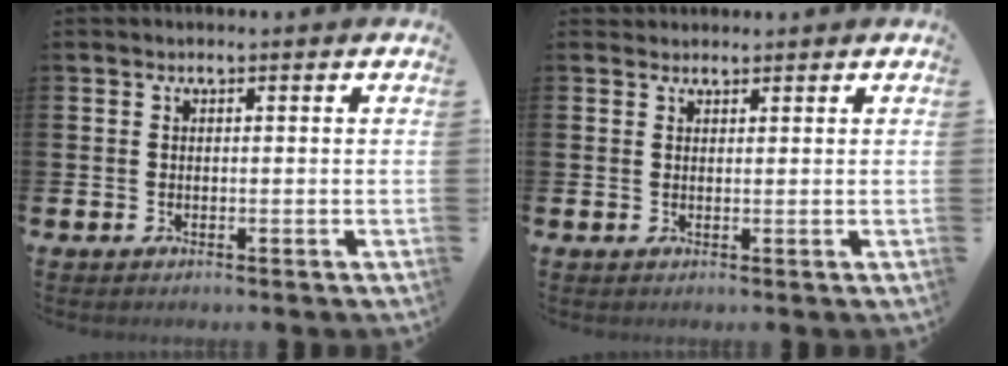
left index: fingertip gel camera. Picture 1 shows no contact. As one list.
[{"total": 1.4, "force": [1.3, 0.5, -0.1], "torque": [0.009, 0.000, 0.023]}]